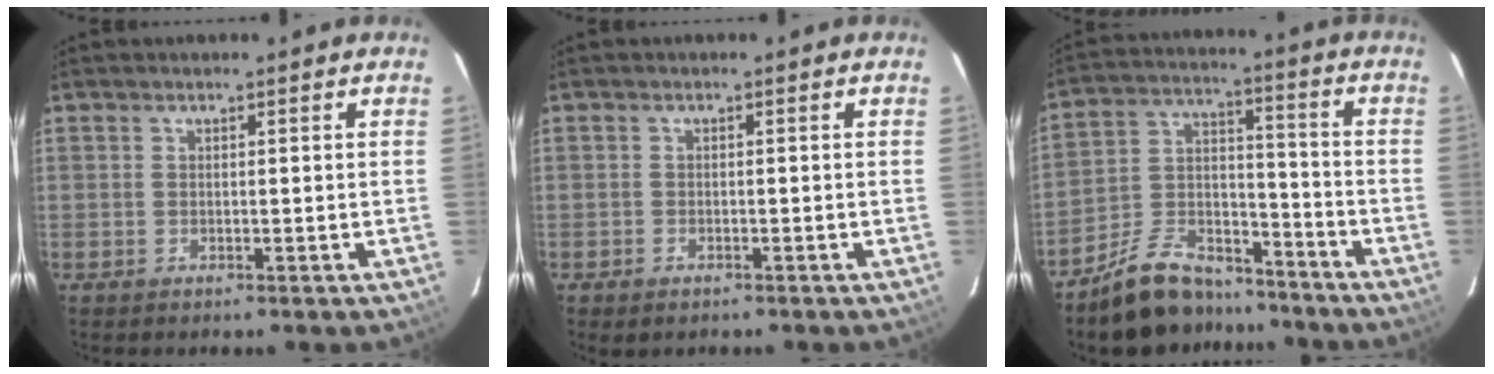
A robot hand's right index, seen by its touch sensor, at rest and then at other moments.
{"total": 1.6, "force": [-1.0, 1.1, 0.6], "torque": [-0.013, -0.005, -0.014]}
{"total": 13.6, "force": [-10.8, 6.4, 5.2], "torque": [-0.113, 0.036, -0.173]}